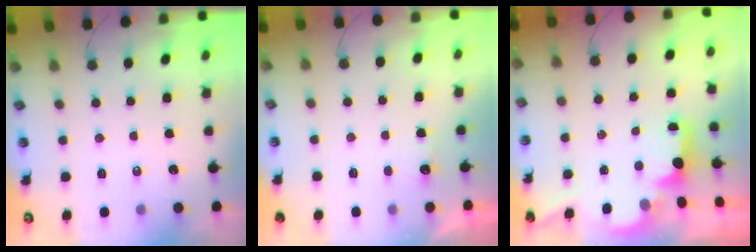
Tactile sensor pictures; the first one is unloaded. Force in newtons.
{"total": 1.6, "press": 1.5, "slide": 0.7}
{"total": 2.0, "press": 2.0, "slide": 0.6}